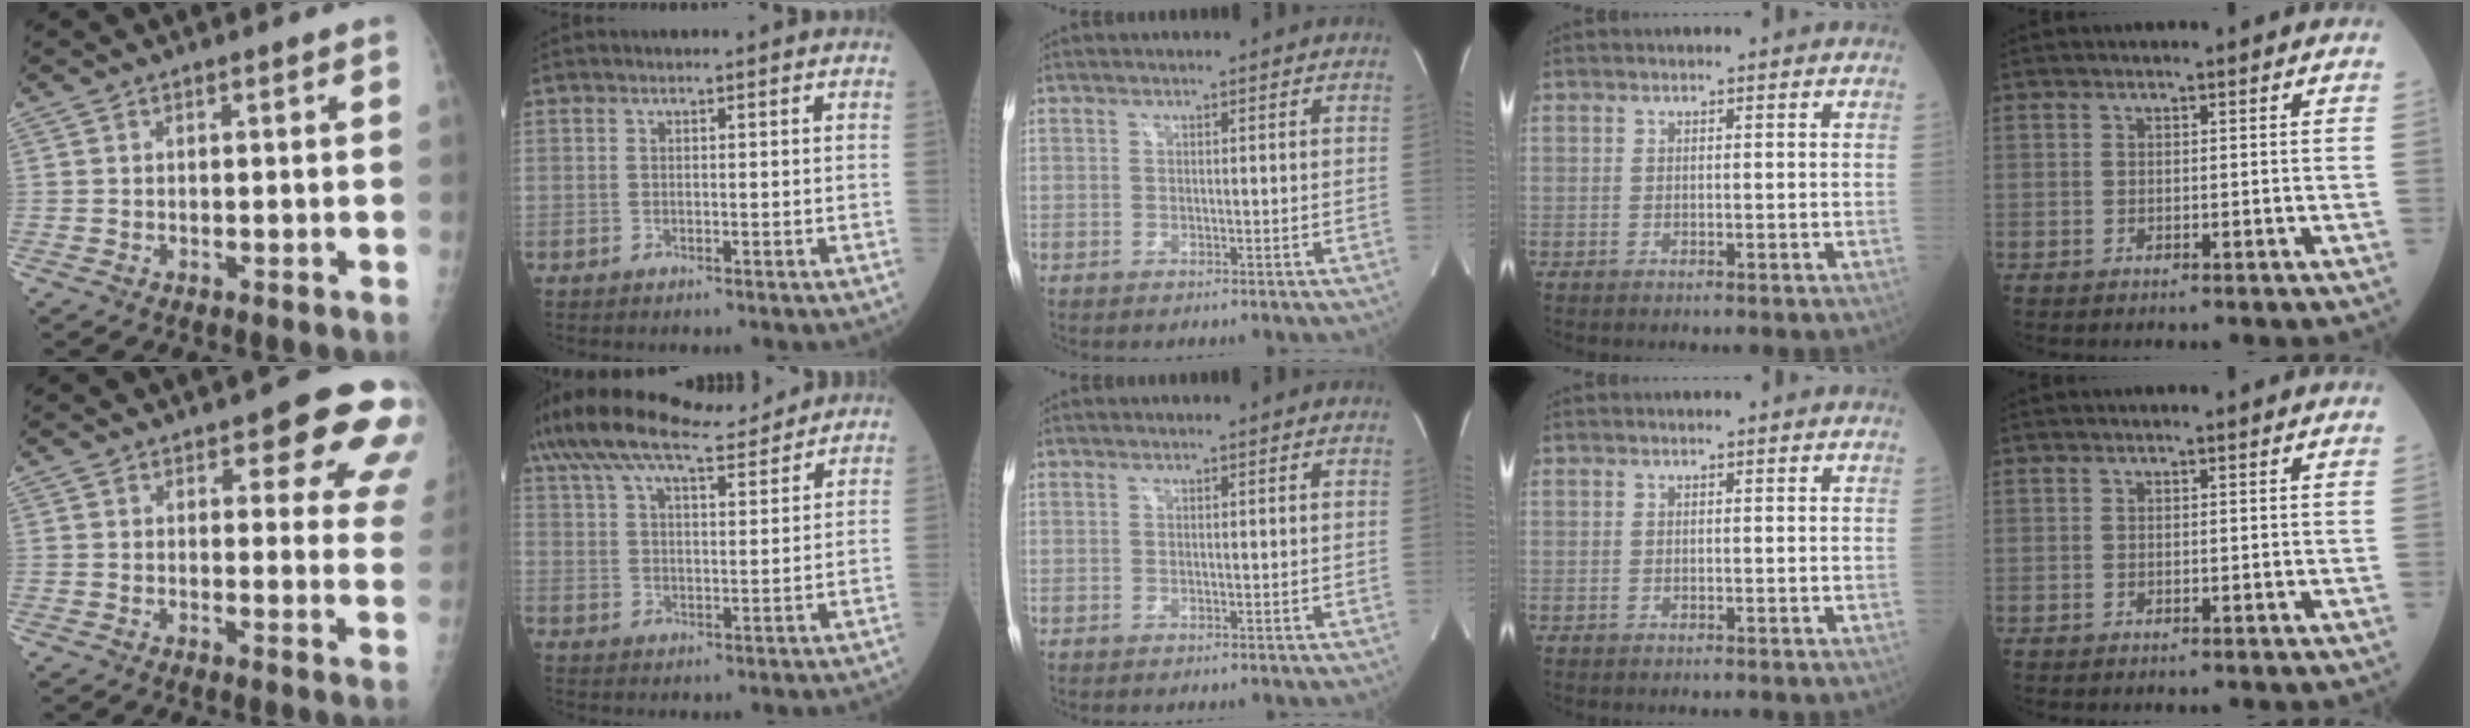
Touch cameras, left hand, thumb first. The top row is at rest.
{"thumb": {"total": 12.7, "force": [7.2, 5.1, 9.1], "torque": [-0.060, -0.035, 0.072]}, "index": {"total": 16.9, "force": [14.8, 3.0, 7.7], "torque": [-0.152, 0.038, 0.243]}}